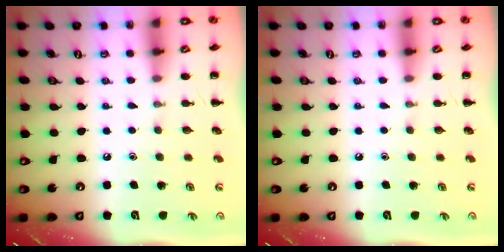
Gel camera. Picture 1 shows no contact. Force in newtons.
{"total": 0.0}